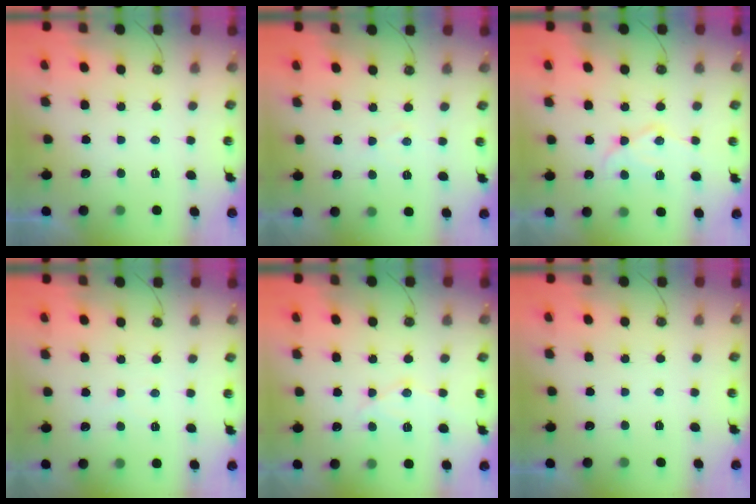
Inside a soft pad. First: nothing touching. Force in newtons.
{"total": 3.9, "press": 3.8, "slide": 0.7}
{"total": 13.1, "press": 13.1, "slide": 1.2}
{"total": 1.8, "press": 1.8, "slide": 0.4}
{"total": 9.9, "press": 9.9, "slide": 0.8}
{"total": 0.0}